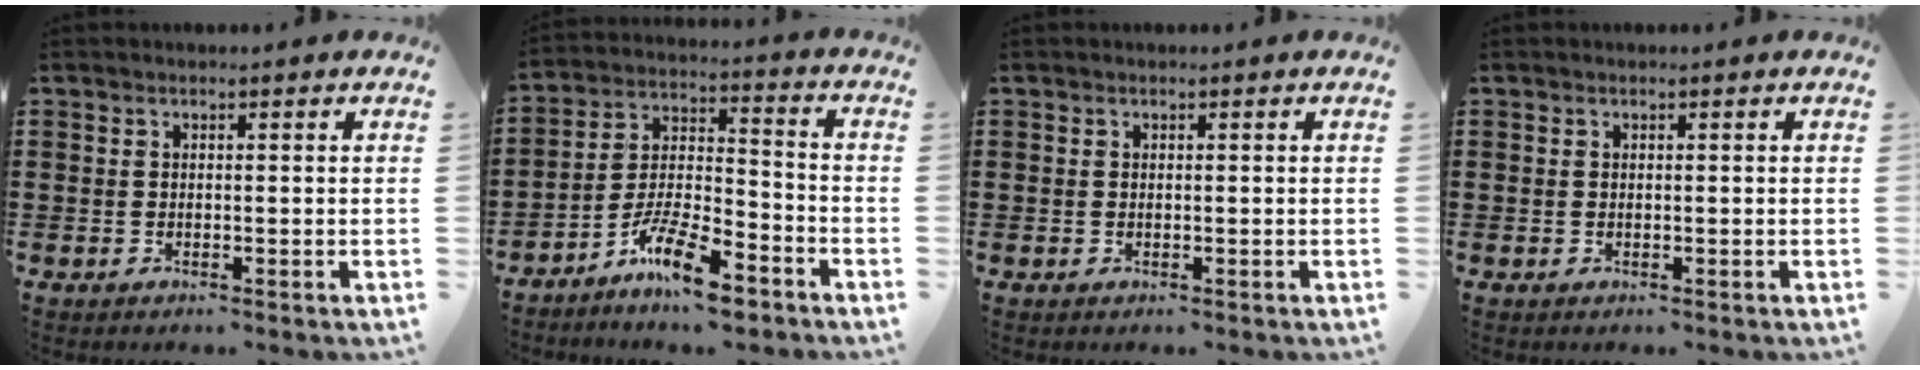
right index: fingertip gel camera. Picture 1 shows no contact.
{"total": 9.7, "force": [-7.2, 2.5, 5.9], "torque": [-0.122, 0.016, -0.139]}
{"total": 0.0}
{"total": 0.0}